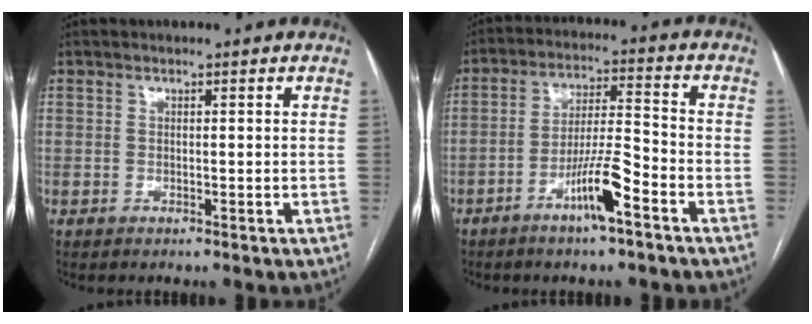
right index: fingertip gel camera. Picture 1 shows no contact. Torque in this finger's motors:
{"motor_torque": [1.29, -0.14, 0.43, 0.15]}